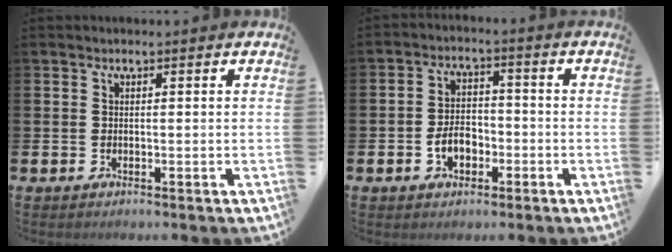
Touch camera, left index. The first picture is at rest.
{"total": 4.2, "force": [-1.7, 2.8, 2.6], "torque": [-0.040, 0.002, -0.035]}